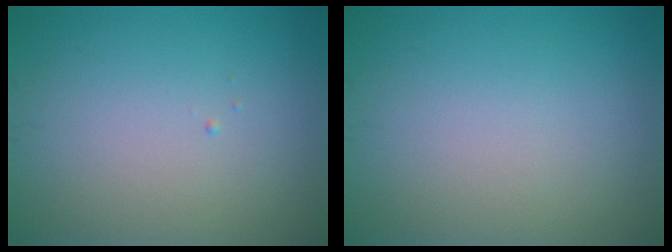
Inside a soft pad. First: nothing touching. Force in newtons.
{"total": 0.0}